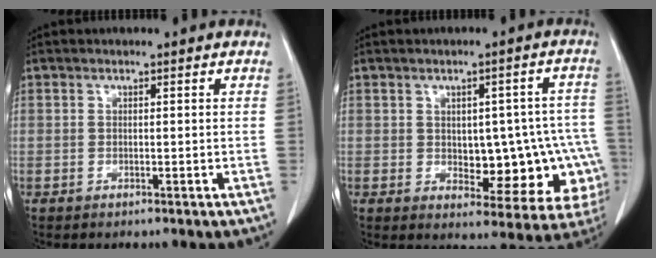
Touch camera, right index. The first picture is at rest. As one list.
[{"total": 16.1, "force": [-2.8, 8.2, 13.6], "torque": [-0.130, 0.031, -0.012]}]